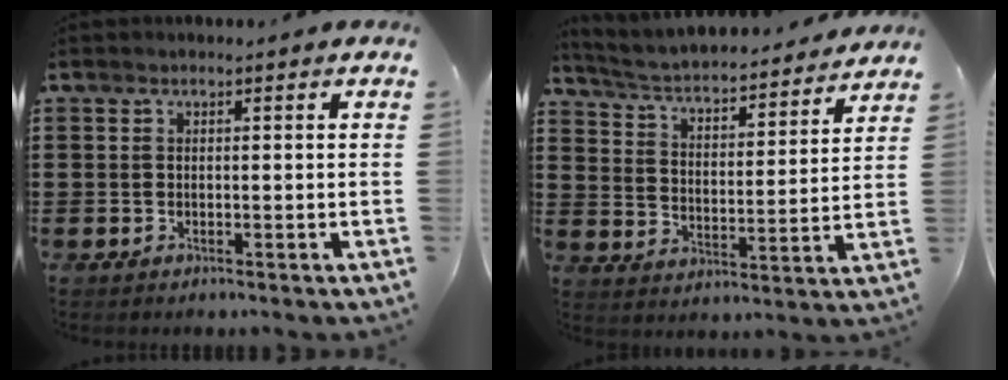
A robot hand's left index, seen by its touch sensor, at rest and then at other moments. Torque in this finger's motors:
{"motor_torque": [2.14, 0.00, 0.33, 0.13]}